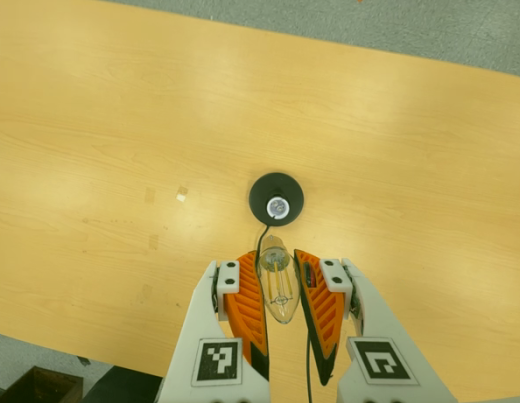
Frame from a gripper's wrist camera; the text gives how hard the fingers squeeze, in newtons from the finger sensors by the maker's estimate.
{"total": 19.8, "left": 21.8, "right": 17.9}